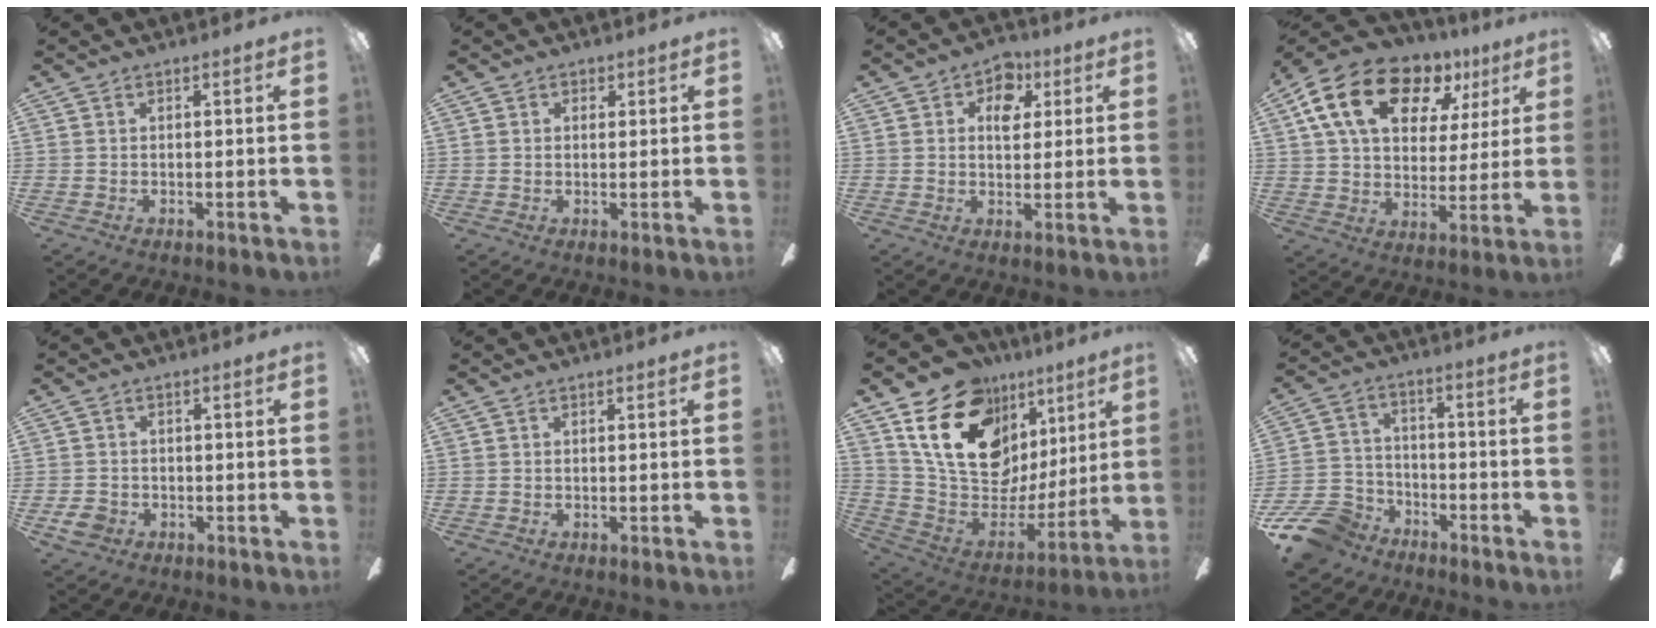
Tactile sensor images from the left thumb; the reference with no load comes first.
{"total": 1.4, "force": [0.4, 1.2, 0.5], "torque": [-0.001, 0.001, 0.005]}
{"total": 7.1, "force": [2.7, 5.2, 4.0], "torque": [-0.033, -0.005, 0.039]}
{"total": 19.5, "force": [10.5, 11.7, 11.5], "torque": [-0.201, -0.039, 0.188]}
{"total": 4.0, "force": [-1.9, 3.1, 1.5], "torque": [-0.034, 0.008, -0.037]}
{"total": 0.0}
{"total": 22.5, "force": [12.0, 14.5, 12.3], "torque": [-0.229, -0.062, 0.228]}
{"total": 11.5, "force": [-8.1, 7.2, 3.8], "torque": [-0.090, 0.052, -0.150]}